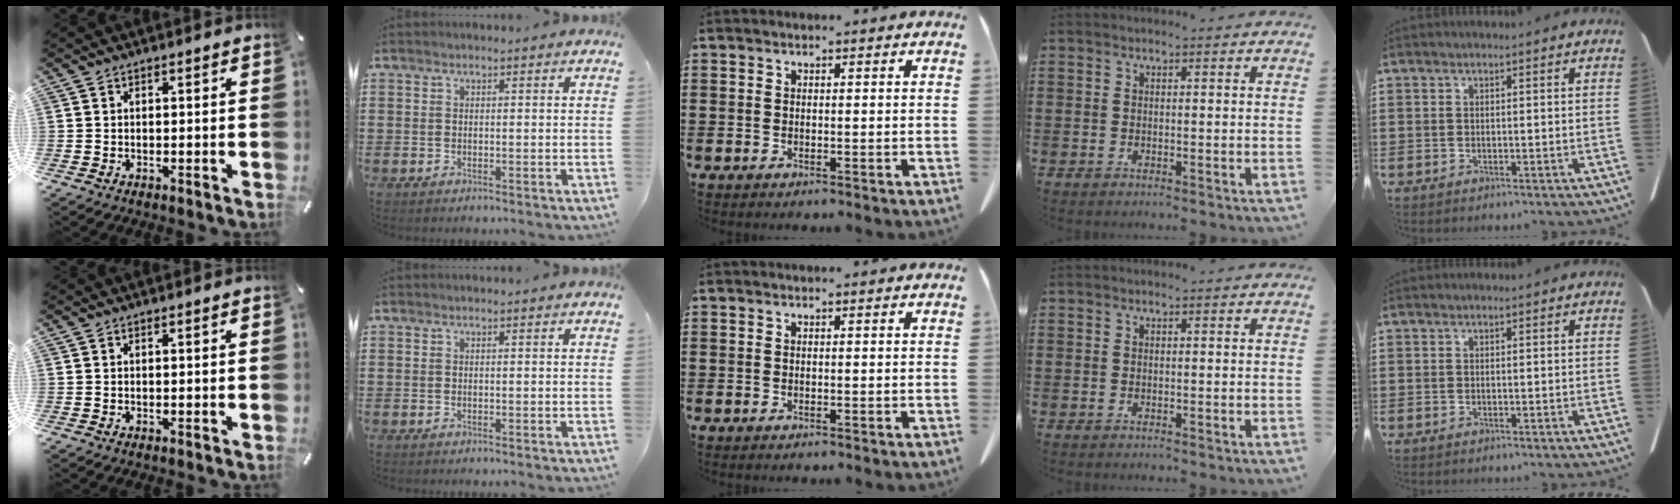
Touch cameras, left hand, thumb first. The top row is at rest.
{}